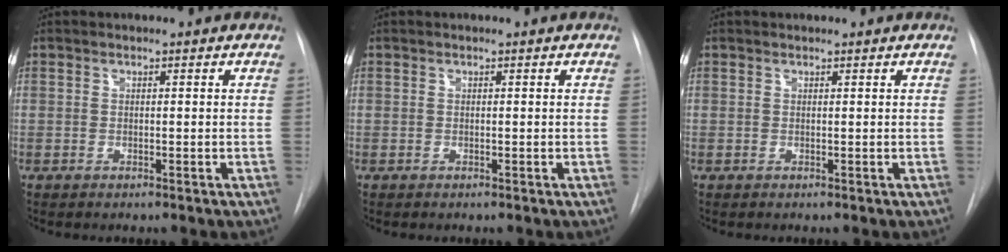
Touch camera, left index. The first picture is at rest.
{"total": 0.0}
{"total": 0.0}